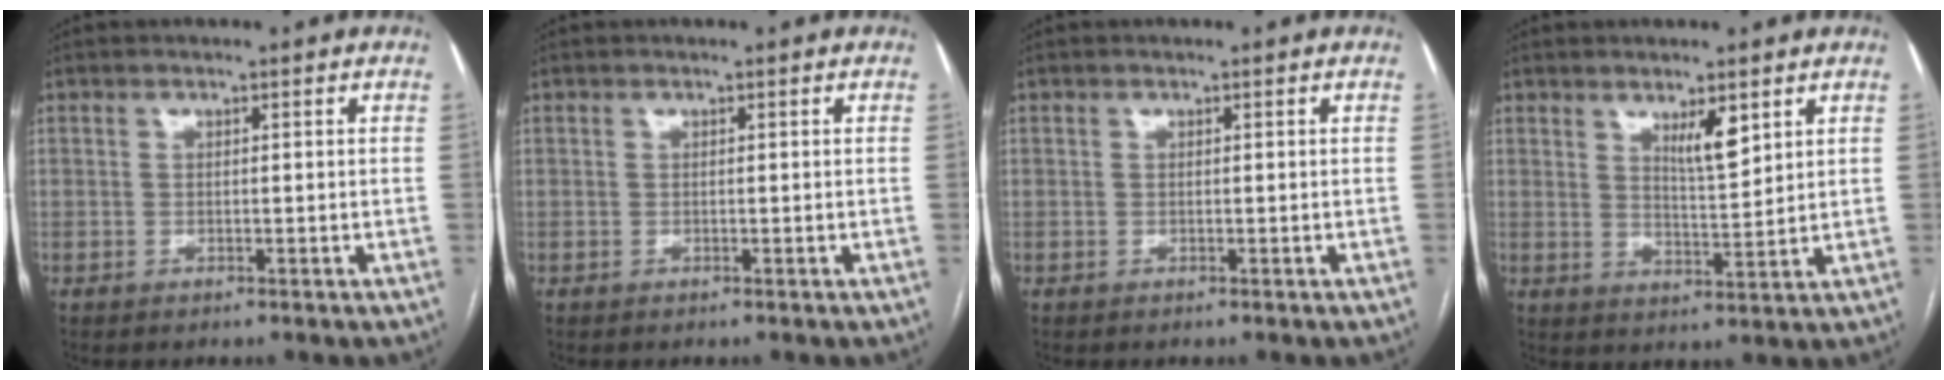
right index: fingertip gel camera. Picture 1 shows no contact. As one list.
[{"total": 0.0}, {"total": 0.0}, {"total": 4.7, "force": [2.8, 0.9, 3.7], "torque": [-0.066, -0.008, 0.053]}]